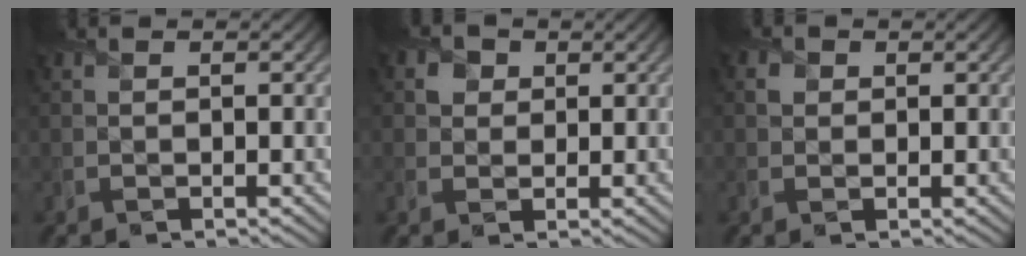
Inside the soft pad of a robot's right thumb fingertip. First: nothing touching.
{"total": 2.7, "force": [1.1, 2.3, 0.8], "torque": [-0.025, -0.005, 0.017]}
{"total": 1.2, "force": [0.3, 1.1, 0.2], "torque": [-0.001, -0.001, 0.002]}